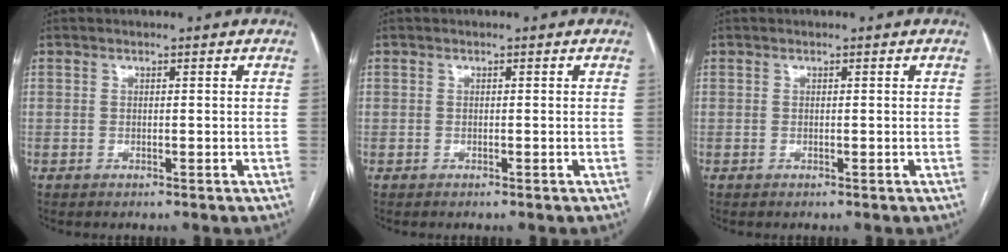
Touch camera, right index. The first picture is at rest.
{"total": 0.0}
{"total": 0.0}